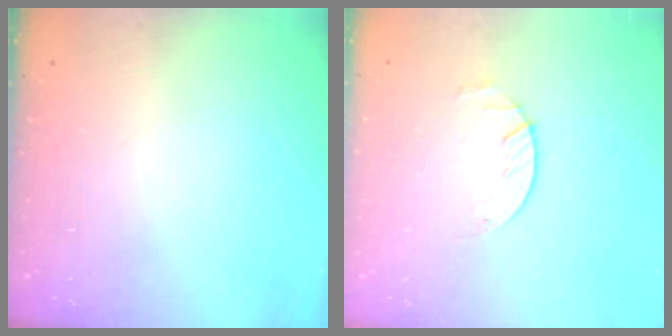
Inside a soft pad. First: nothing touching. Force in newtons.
{"total": 1.4, "press": 1.4, "slide": 0.2}